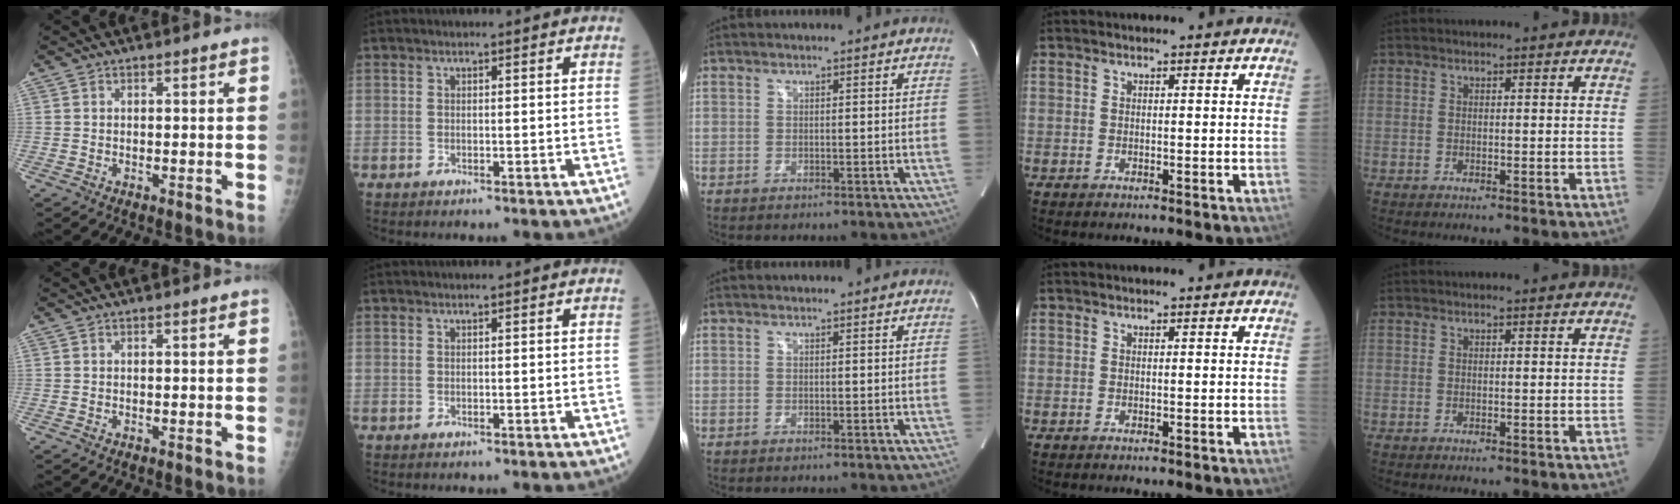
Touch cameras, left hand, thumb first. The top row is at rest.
{}